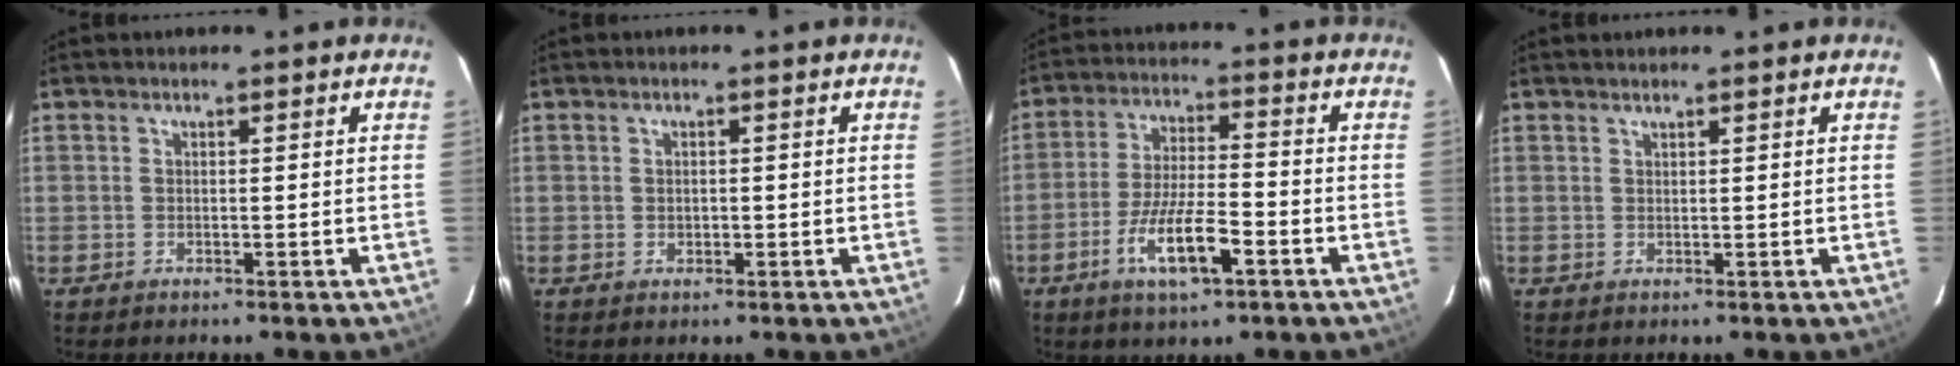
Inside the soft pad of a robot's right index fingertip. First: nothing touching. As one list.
[{"total": 1.0, "force": [-0.1, 0.9, 0.4], "torque": [-0.003, 0.001, 0.000]}, {"total": 10.5, "force": [-5.1, 2.5, 8.9], "torque": [-0.178, -0.009, -0.088]}, {"total": 0.8, "force": [0.7, -0.5, 0.2], "torque": [-0.006, -0.001, 0.013]}]